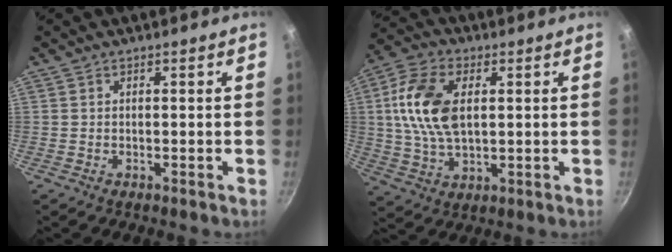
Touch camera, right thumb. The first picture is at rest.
{"total": 13.6, "force": [2.2, 8.1, 10.7], "torque": [-0.196, 0.004, 0.036]}